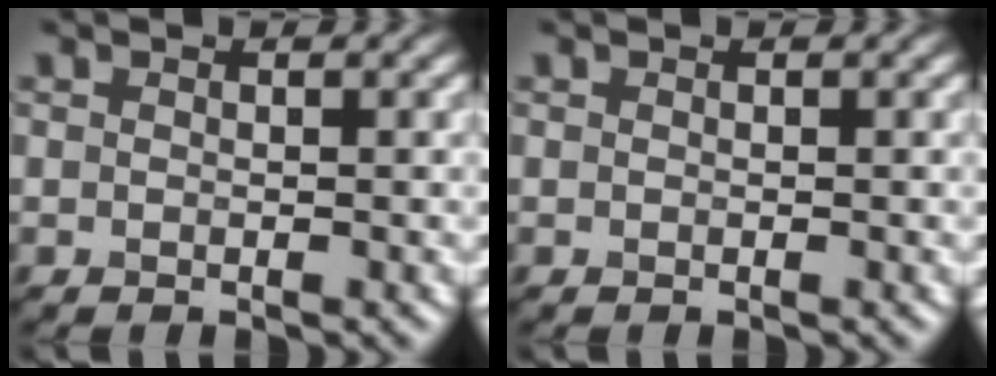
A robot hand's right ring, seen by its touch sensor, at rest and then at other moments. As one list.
[{"total": 0.0}]